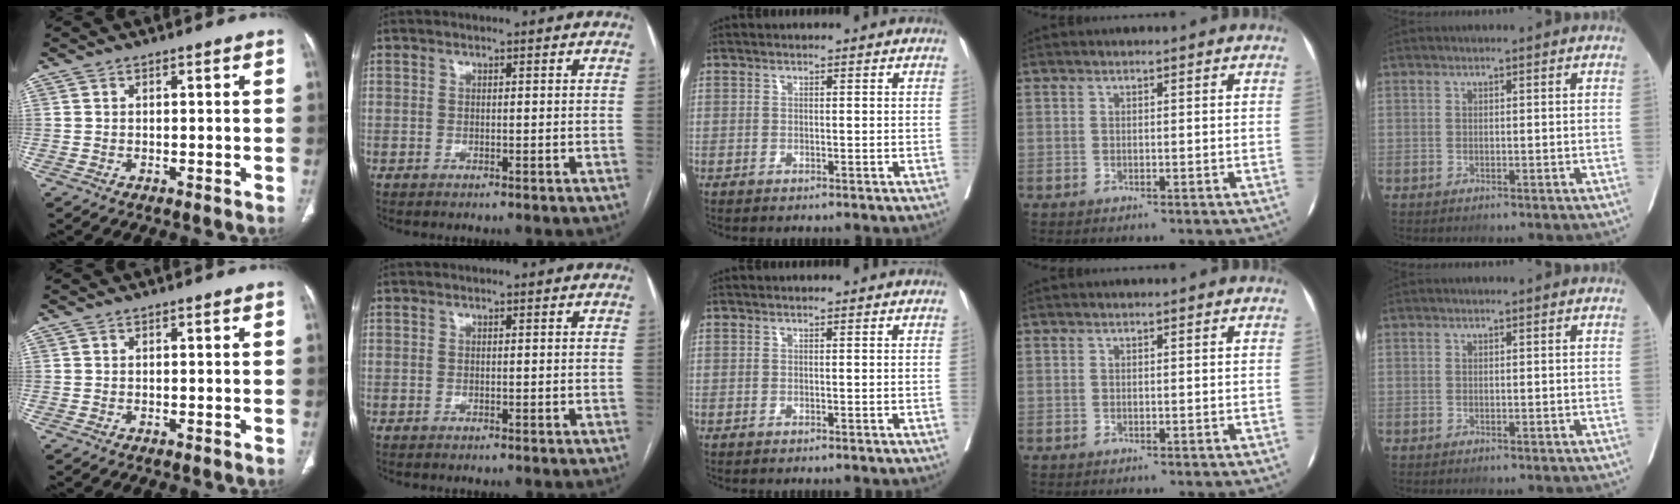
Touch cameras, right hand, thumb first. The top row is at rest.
{}